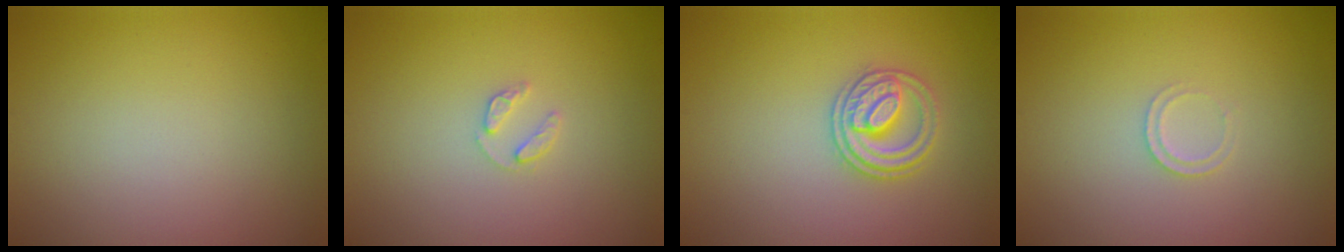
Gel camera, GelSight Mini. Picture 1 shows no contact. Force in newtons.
{"total": 1.1, "press": 1.1, "slide": 0.2}
{"total": 2.6, "press": 2.5, "slide": 0.7}
{"total": 0.9, "press": 0.9, "slide": 0.1}